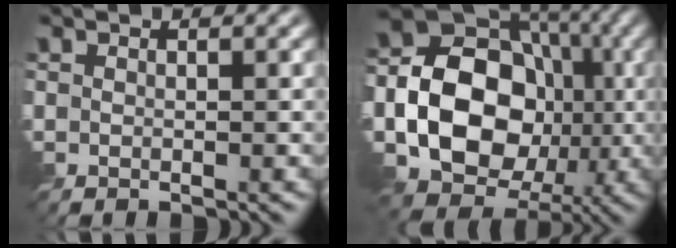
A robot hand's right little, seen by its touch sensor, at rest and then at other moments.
{"total": 15.6, "force": [-2.7, 12.2, 9.3], "torque": [-0.155, -0.009, -0.053]}